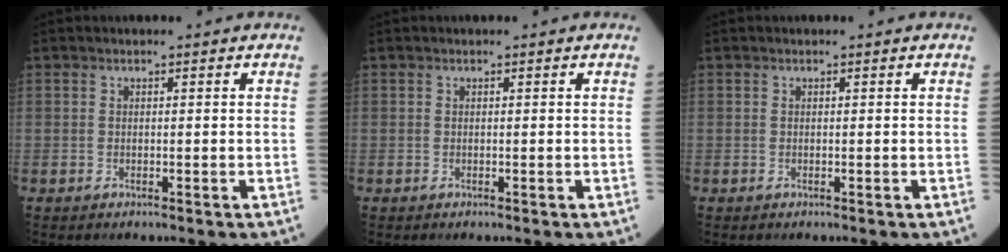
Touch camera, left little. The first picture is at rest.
{"total": 0.0}
{"total": 0.0}